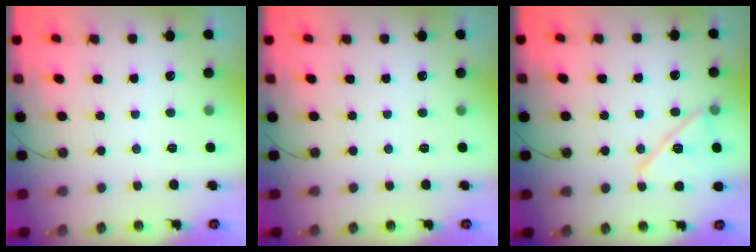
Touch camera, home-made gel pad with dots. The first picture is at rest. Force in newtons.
{"total": 0.0}
{"total": 13.7, "press": 13.3, "slide": 3.4}